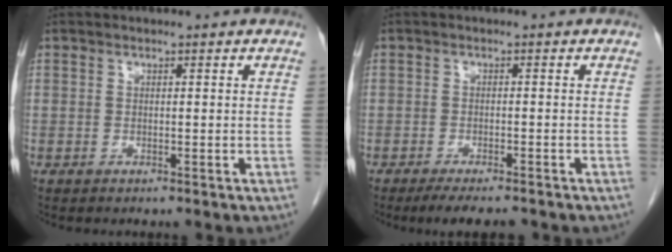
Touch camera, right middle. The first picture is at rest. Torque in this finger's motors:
{"motor_torque": [0.92, -0.54, 0.07, 0.06]}